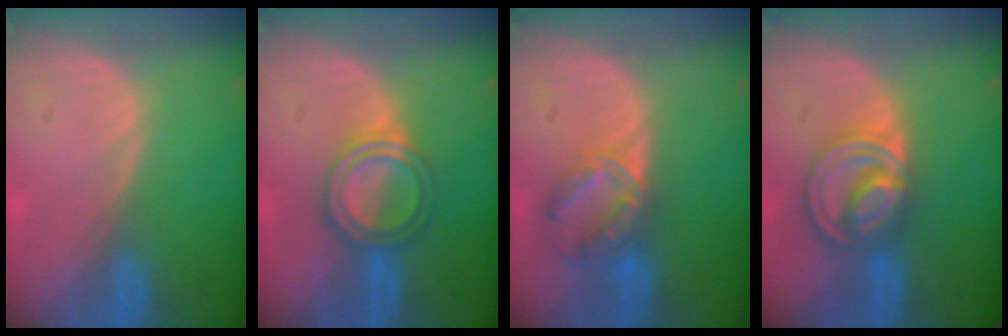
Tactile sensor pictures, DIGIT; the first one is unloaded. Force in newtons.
{"total": 6.0, "press": 5.5, "slide": 2.4}
{"total": 7.3, "press": 6.0, "slide": 4.0}
{"total": 8.7, "press": 7.3, "slide": 4.7}